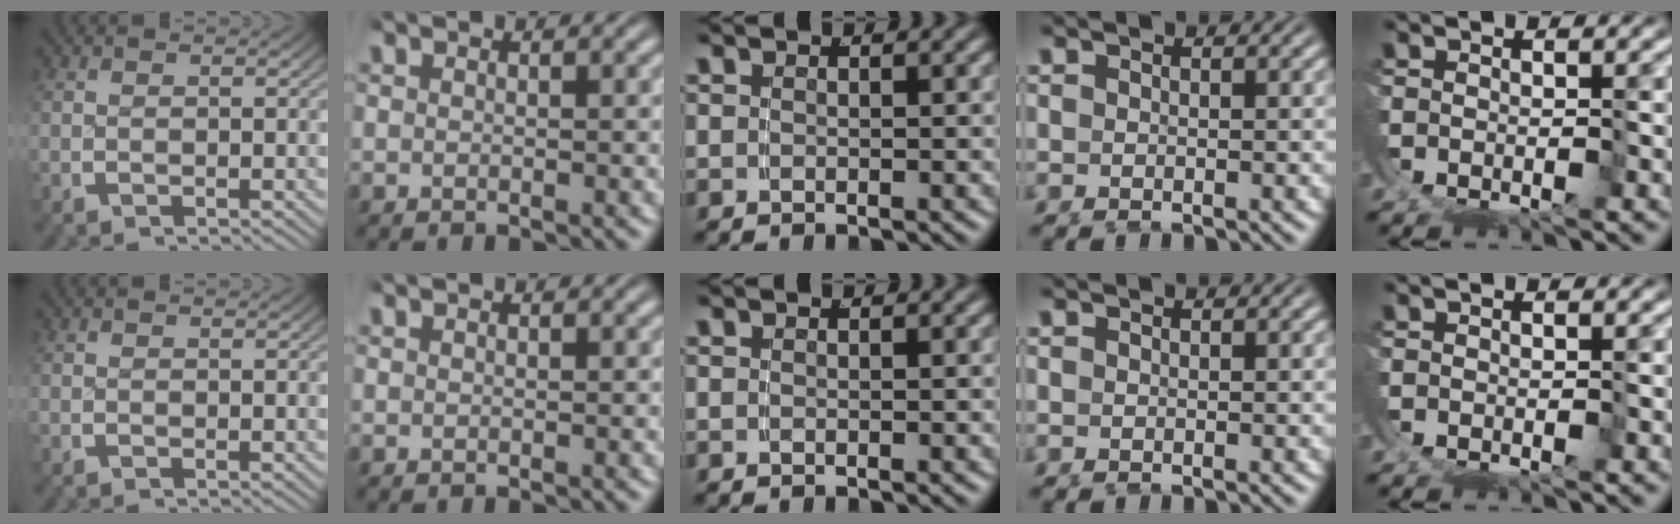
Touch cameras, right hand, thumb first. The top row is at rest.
{}